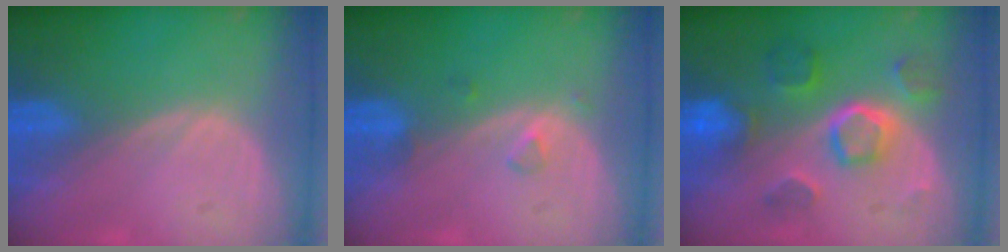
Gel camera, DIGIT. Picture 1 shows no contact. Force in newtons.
{"total": 1.5, "press": 1.5, "slide": 0.1}
{"total": 8.7, "press": 7.8, "slide": 3.9}